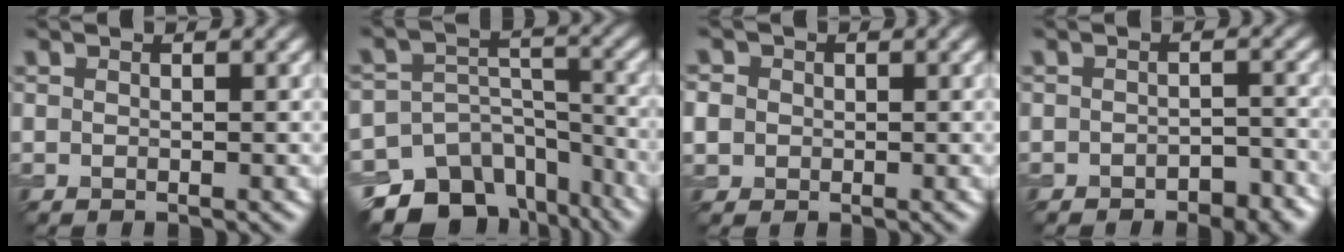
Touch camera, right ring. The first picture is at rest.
{"total": 13.3, "force": [-9.9, 8.0, 4.1], "torque": [-0.068, -0.007, -0.133]}
{"total": 2.7, "force": [0.3, 2.5, 0.9], "torque": [-0.016, 0.014, -0.002]}
{"total": 2.6, "force": [-1.5, 1.5, 1.5], "torque": [-0.019, 0.002, -0.019]}